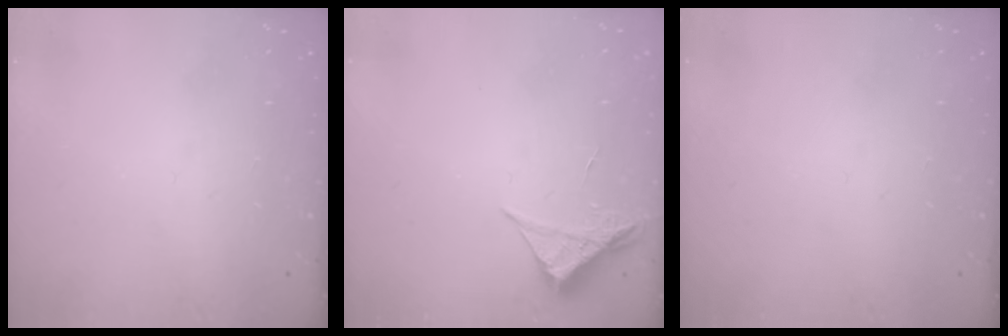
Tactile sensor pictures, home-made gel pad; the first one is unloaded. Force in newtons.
{"total": 4.2, "press": 4.2, "slide": 0.4}
{"total": 0.0}